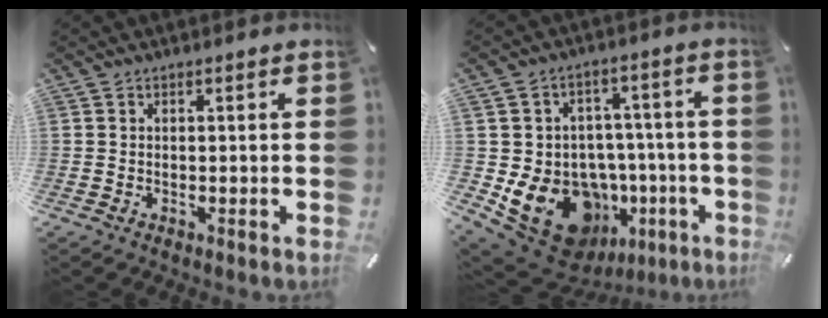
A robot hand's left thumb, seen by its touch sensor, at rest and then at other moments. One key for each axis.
{"total": 17.7, "fx": -6.3, "fy": 13.5, "fz": 9.6, "tx": -0.144, "ty": 0.024, "tz": -0.082}